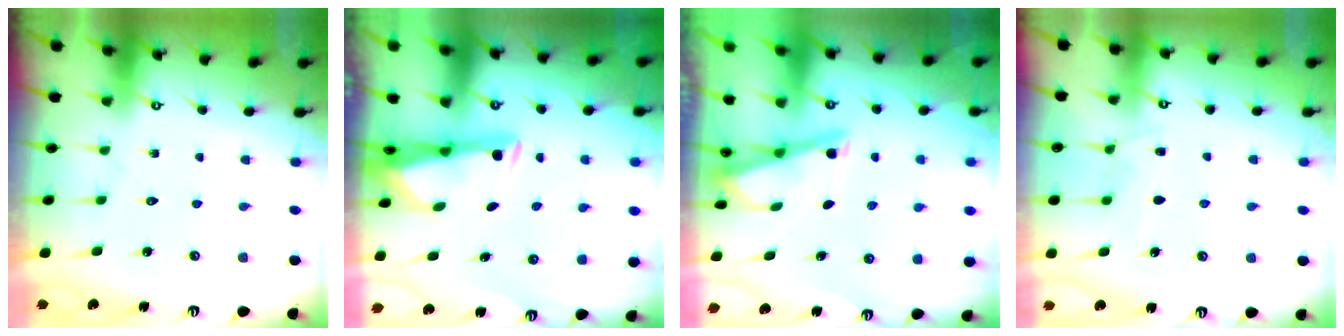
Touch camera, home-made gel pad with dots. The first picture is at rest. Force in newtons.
{"total": 3.0, "press": 2.8, "slide": 0.9}
{"total": 2.9, "press": 2.9, "slide": 0.3}
{"total": 5.6, "press": 5.6, "slide": 0.7}